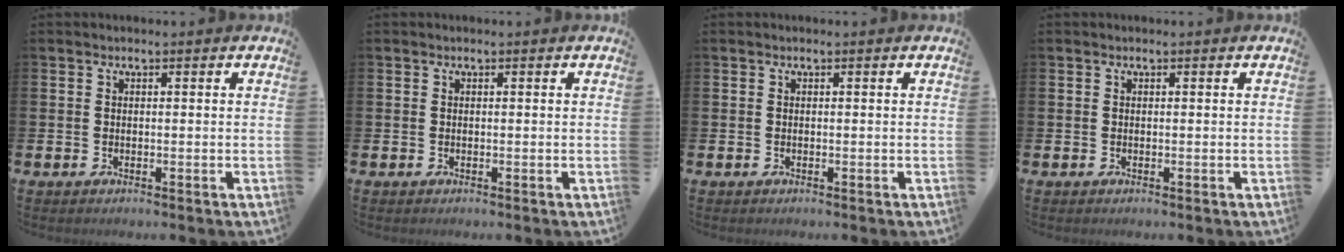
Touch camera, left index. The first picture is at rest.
{"total": 0.0}
{"total": 0.0}
{"total": 0.0}